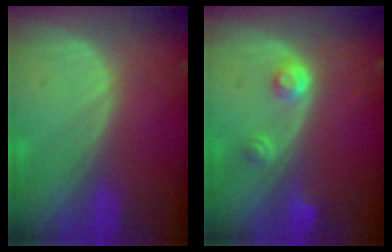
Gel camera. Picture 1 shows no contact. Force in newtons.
{"total": 3.0, "press": 2.8, "slide": 0.9}